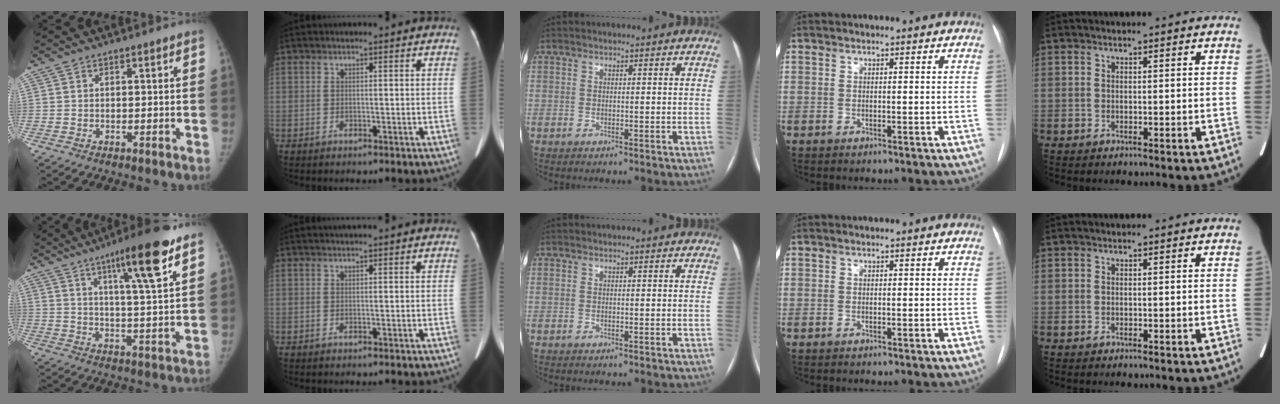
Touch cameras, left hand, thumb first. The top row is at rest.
{"thumb": {"total": 14.6, "force": [8.4, 1.8, 11.8], "torque": [-0.175, -0.039, 0.128]}, "index": {"total": 1.1, "force": [0.9, -0.2, 0.6], "torque": [-0.008, 0.015, 0.020]}}